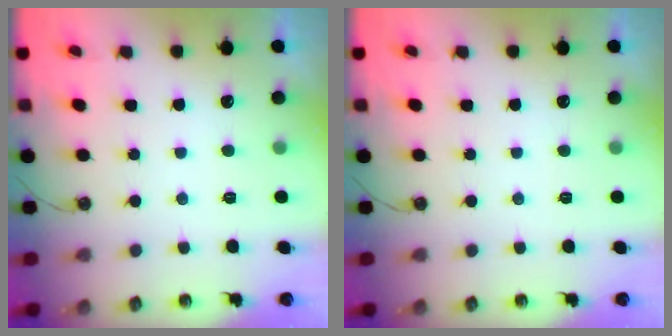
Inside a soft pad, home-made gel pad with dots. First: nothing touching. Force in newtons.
{"total": 0.0}